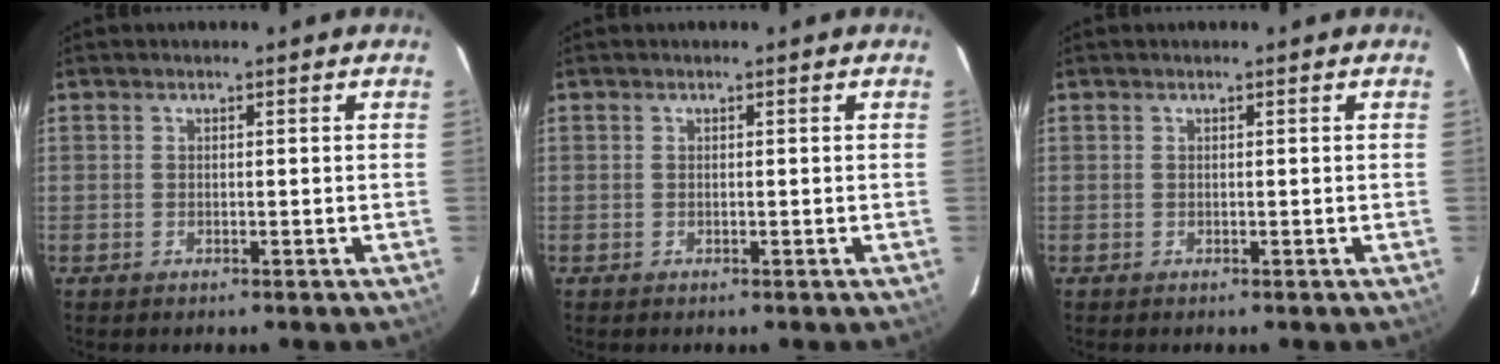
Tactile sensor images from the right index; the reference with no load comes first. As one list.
[{"total": 0.0}, {"total": 0.0}]